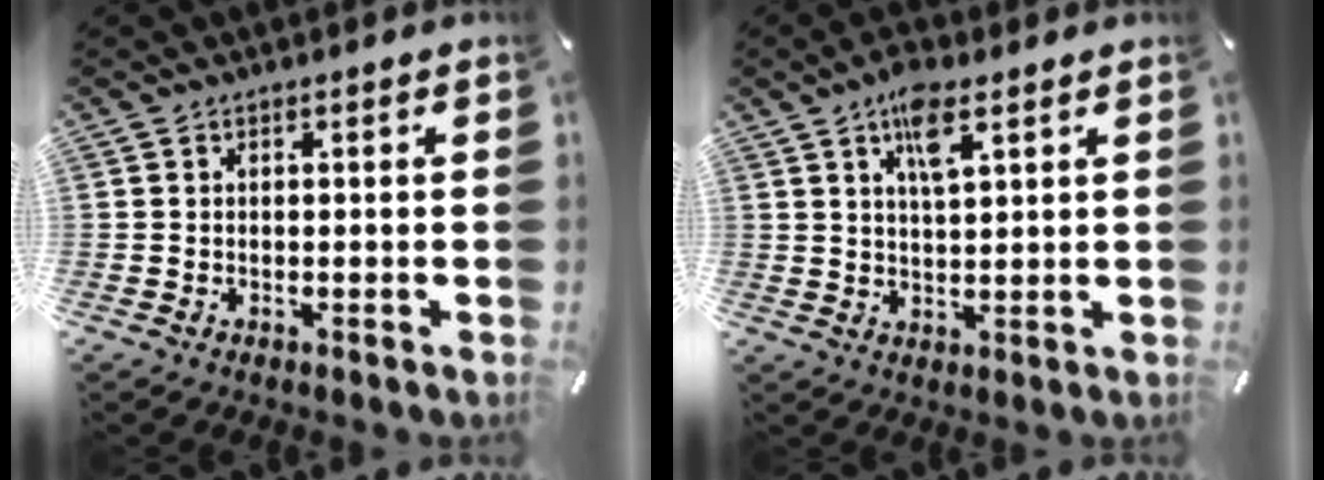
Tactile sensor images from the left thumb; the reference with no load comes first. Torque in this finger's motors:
{"motor_torque": [1.55, 1.66, 0.89, -0.97, 0.30]}